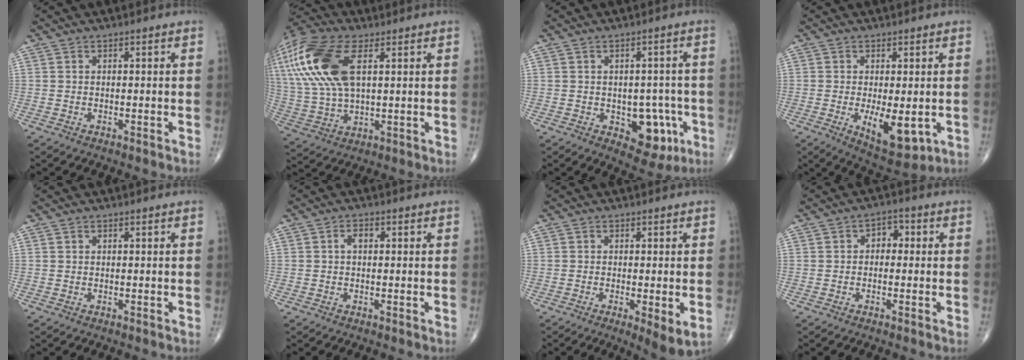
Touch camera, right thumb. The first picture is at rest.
{"total": 21.6, "force": [6.9, 10.6, 17.5], "torque": [-0.406, 0.004, 0.130]}
{"total": 9.0, "force": [-2.8, 5.7, 6.4], "torque": [-0.038, 0.011, -0.026]}
{"total": 9.1, "force": [-1.9, 4.0, 8.0], "torque": [-0.110, -0.020, -0.017]}
{"total": 0.0}
{"total": 1.8, "force": [0.2, 1.1, 1.4], "torque": [-0.021, 0.007, 0.001]}
{"total": 5.2, "force": [-1.4, 1.2, 4.9], "torque": [-0.084, -0.019, -0.024]}
{"total": 3.1, "force": [0.1, 2.2, 2.1], "torque": [-0.010, 0.012, -0.009]}